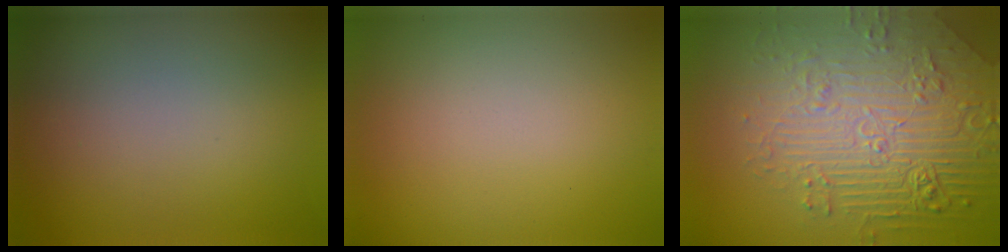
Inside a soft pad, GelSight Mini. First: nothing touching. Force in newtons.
{"total": 0.0}
{"total": 8.2, "press": 6.2, "slide": 5.4}